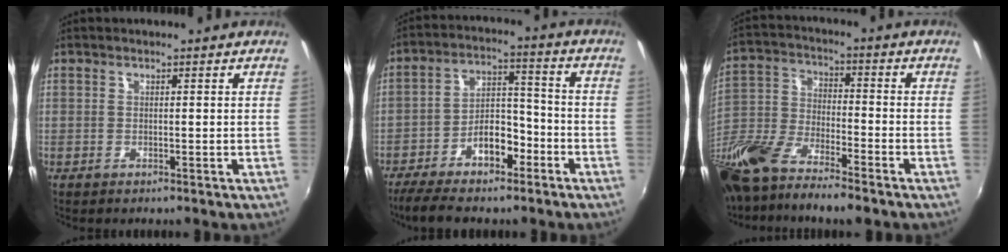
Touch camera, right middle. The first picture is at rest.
{"total": 11.8, "force": [-7.6, 5.2, 7.4], "torque": [-0.145, 0.020, -0.126]}
{"total": 17.5, "force": [-12.6, 5.2, 10.9], "torque": [-0.247, -0.034, -0.243]}